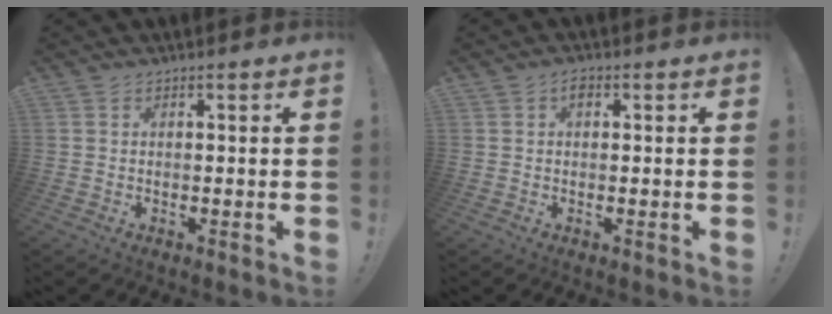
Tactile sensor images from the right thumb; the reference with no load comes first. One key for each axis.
{"total": 1.7, "fx": 0.5, "fy": 1.0, "fz": 1.4, "tx": -0.015, "ty": 0.002, "tz": 0.004}